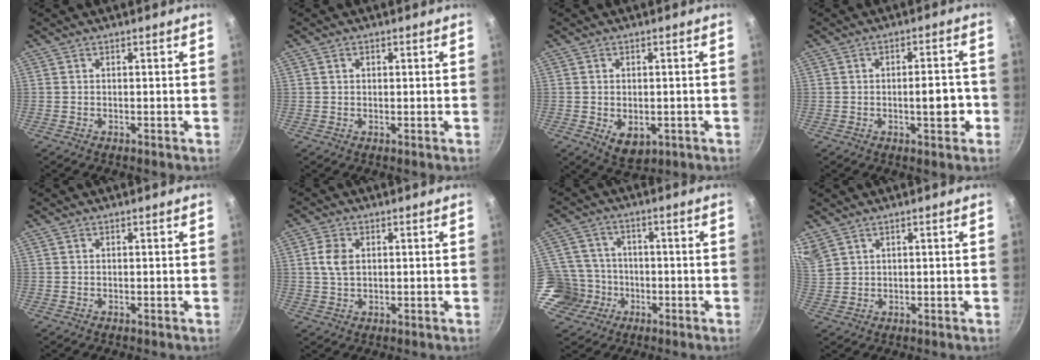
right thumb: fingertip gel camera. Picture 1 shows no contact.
{"total": 1.1, "force": [0.4, 0.9, 0.5], "torque": [-0.005, 0.003, 0.005]}
{"total": 5.7, "force": [-1.2, 3.9, 4.0], "torque": [-0.052, -0.005, -0.007]}
{"total": 6.3, "force": [-1.5, 2.6, 5.6], "torque": [-0.052, 0.017, -0.020]}
{"total": 0.0}
{"total": 4.6, "force": [1.0, 3.1, 3.3], "torque": [-0.059, 0.002, 0.018]}
{"total": 9.8, "force": [-3.3, 8.9, 2.3], "torque": [-0.020, 0.034, -0.066]}
{"total": 6.2, "force": [4.5, 3.3, 2.7], "torque": [-0.059, 0.007, 0.101]}